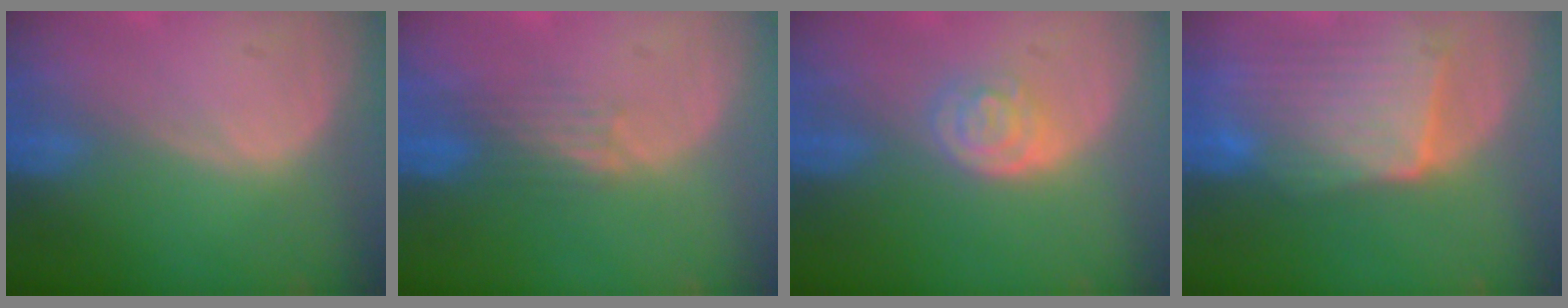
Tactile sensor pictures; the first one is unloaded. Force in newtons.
{"total": 3.7, "press": 3.2, "slide": 1.8}
{"total": 4.1, "press": 3.7, "slide": 1.9}
{"total": 9.8, "press": 8.8, "slide": 4.3}